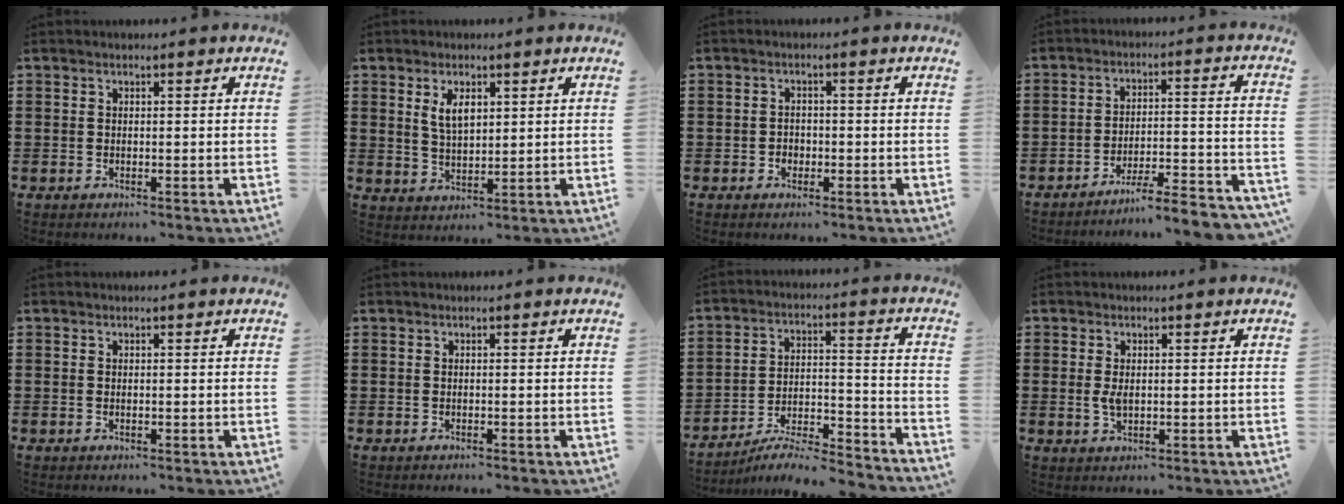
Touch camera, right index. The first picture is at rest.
{"total": 4.2, "force": [1.8, 1.9, 3.2], "torque": [-0.062, 0.003, 0.030]}
{"total": 1.5, "force": [-0.7, 1.2, 0.4], "torque": [-0.012, 0.001, -0.016]}
{"total": 5.7, "force": [-5.2, -0.3, 2.2], "torque": [-0.035, -0.012, -0.102]}
{"total": 0.0}
{"total": 0.0}
{"total": 6.1, "force": [-5.7, 0.3, 2.1], "torque": [-0.038, -0.007, -0.114]}
{"total": 2.5, "force": [0.1, 1.4, 2.1], "torque": [-0.051, 0.002, -0.001]}